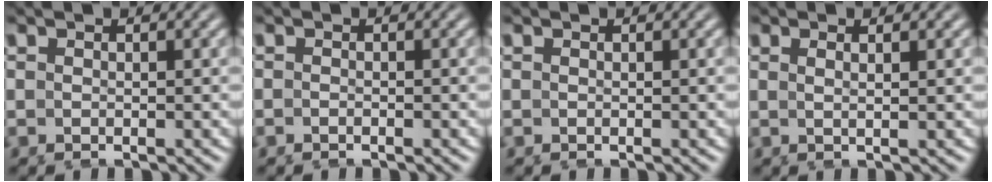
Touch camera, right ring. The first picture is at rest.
{"total": 0.6, "force": [-0.6, 0.2, 0.0], "torque": [-0.005, -0.003, -0.014]}
{"total": 0.0}
{"total": 1.1, "force": [0.3, -0.5, 0.9], "torque": [-0.016, -0.004, 0.008]}